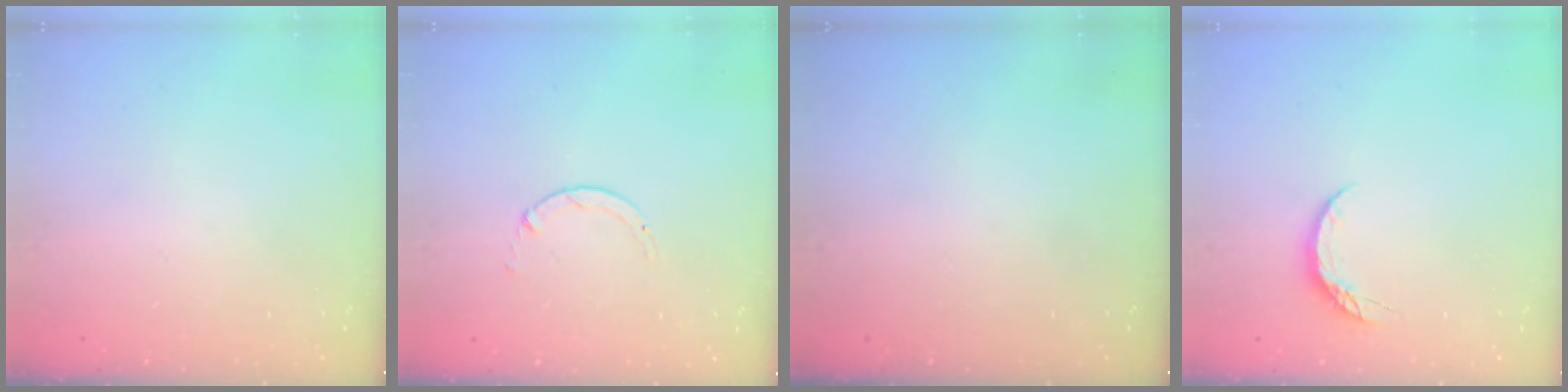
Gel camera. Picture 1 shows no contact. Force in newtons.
{"total": 0.7, "press": 0.7, "slide": 0.1}
{"total": 0.0}
{"total": 5.3, "press": 5.2, "slide": 0.6}